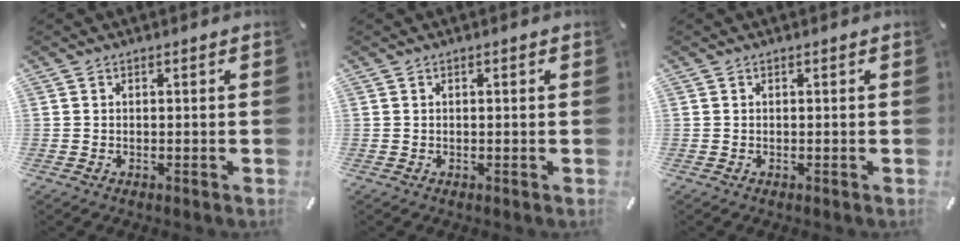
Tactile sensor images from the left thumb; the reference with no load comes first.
{"total": 0.6, "force": [0.0, 0.1, 0.6], "torque": [-0.010, 0.000, -0.001]}
{"total": 0.0}